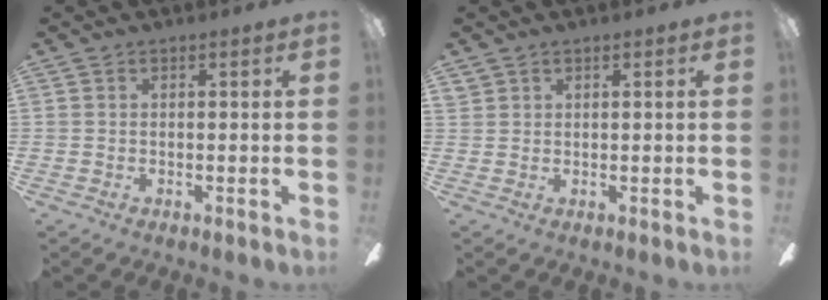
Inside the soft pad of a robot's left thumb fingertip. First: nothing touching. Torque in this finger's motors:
{"motor_torque": [0.02, -0.15, 0.33, -0.28, 0.00]}